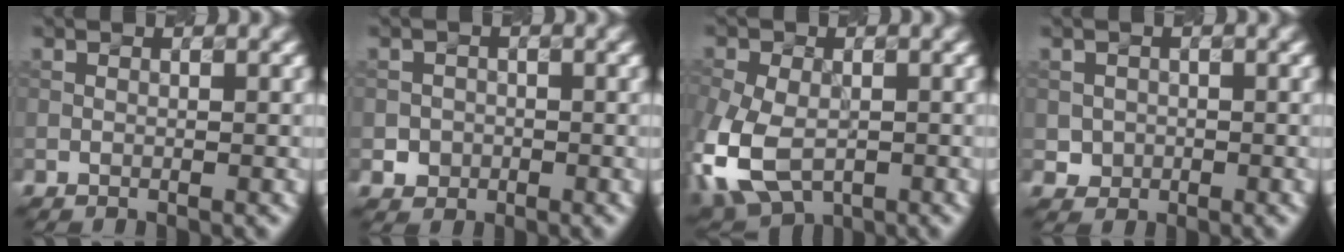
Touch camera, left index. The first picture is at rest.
{"total": 1.5, "force": [-0.5, 1.4, 0.3], "torque": [0.007, 0.001, -0.009]}
{"total": 8.6, "force": [-3.3, 5.3, 5.9], "torque": [-0.148, -0.030, -0.062]}
{"total": 1.4, "force": [-0.2, 1.4, 0.3], "torque": [0.006, -0.004, -0.004]}